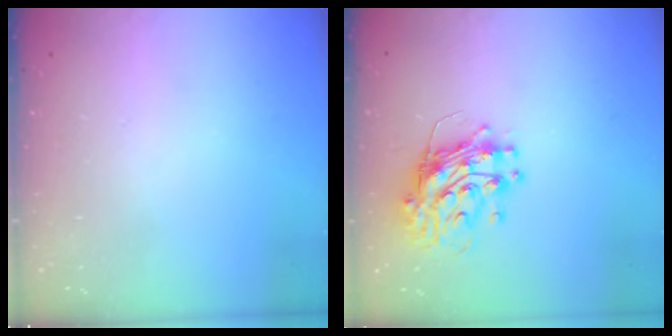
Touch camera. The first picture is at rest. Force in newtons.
{"total": 12.0, "press": 11.9, "slide": 1.2}